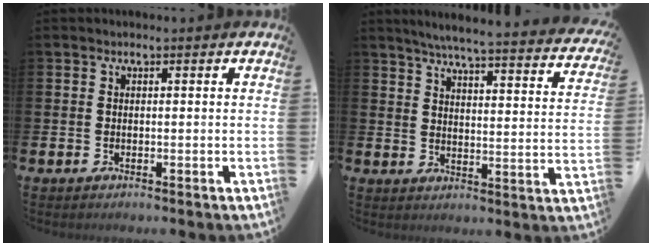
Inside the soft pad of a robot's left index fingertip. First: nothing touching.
{"total": 5.3, "force": [4.8, -0.1, 2.1], "torque": [-0.056, -0.042, 0.077]}